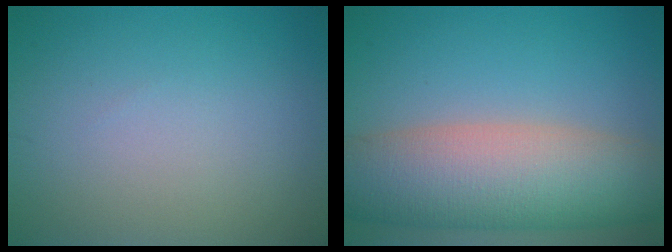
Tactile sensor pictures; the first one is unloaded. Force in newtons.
{"total": 10.8, "press": 10.7, "slide": 0.5}